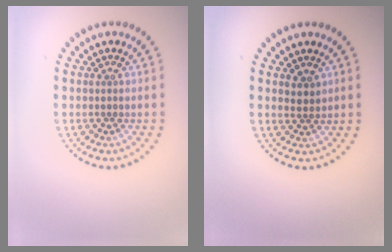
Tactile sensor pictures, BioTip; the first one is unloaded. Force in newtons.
{"total": 1.3, "press": 1.1, "slide": 0.7}